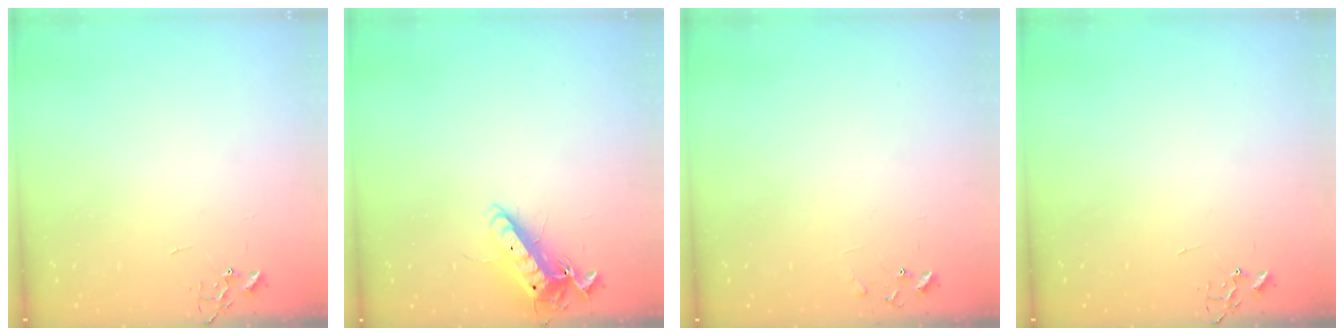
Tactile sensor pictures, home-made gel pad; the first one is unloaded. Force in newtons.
{"total": 13.0, "press": 12.9, "slide": 1.9}
{"total": 6.4, "press": 6.4, "slide": 0.4}
{"total": 0.0}